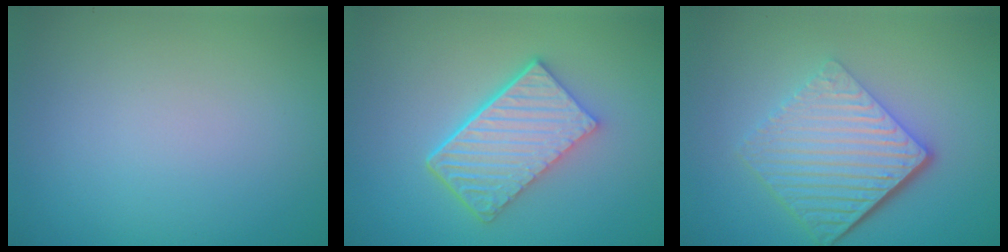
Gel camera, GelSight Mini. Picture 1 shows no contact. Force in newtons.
{"total": 6.0, "press": 4.4, "slide": 4.0}
{"total": 7.0, "press": 4.5, "slide": 5.3}